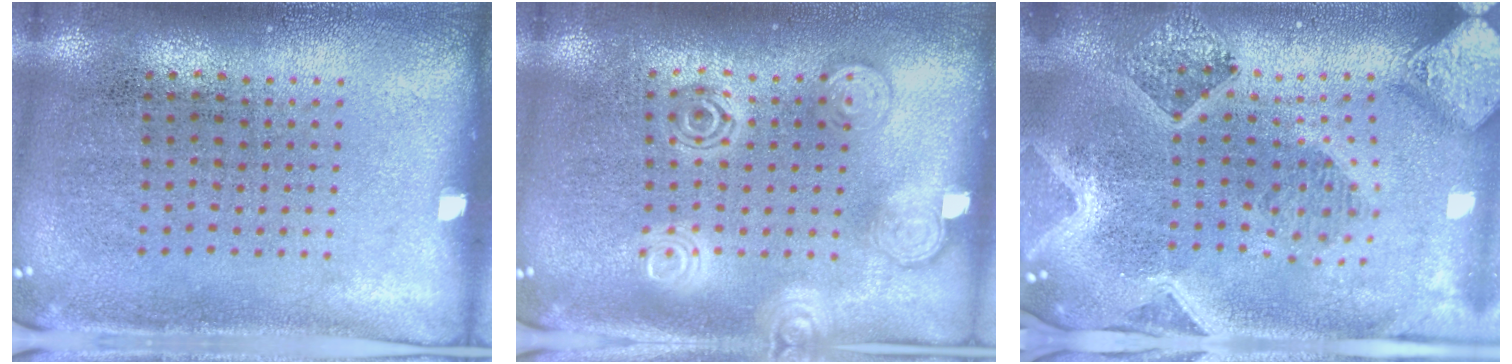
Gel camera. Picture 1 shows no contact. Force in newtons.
{"total": 2.8, "press": 2.8, "slide": 0.4}
{"total": 4.0, "press": 3.2, "slide": 2.5}